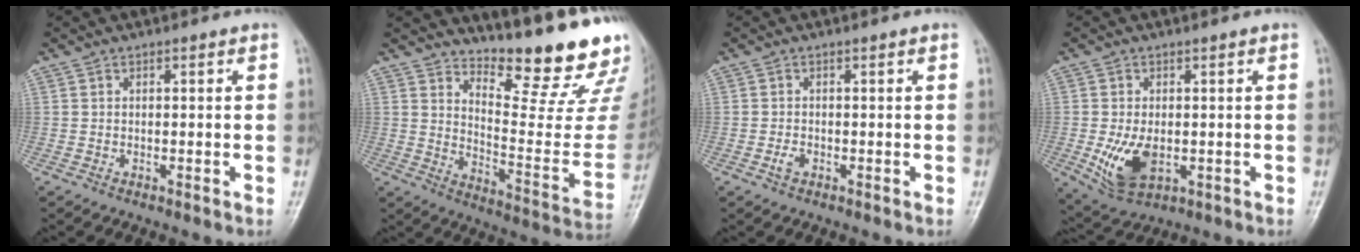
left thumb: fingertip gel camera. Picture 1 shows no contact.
{"total": 19.6, "force": [16.6, 3.8, 9.8], "torque": [-0.105, -0.160, 0.232]}
{"total": 1.3, "force": [-0.5, 0.8, 0.9], "torque": [-0.019, 0.003, -0.009]}
{"total": 8.0, "force": [-1.2, 4.7, 6.3], "torque": [-0.117, -0.014, -0.008]}